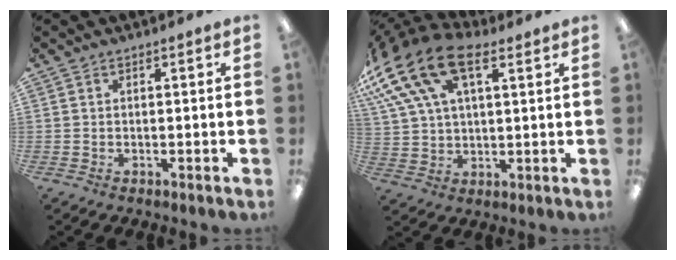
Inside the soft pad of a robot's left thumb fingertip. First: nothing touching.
{"total": 18.9, "force": [10.0, 9.4, 13.0], "torque": [-0.279, -0.038, 0.180]}